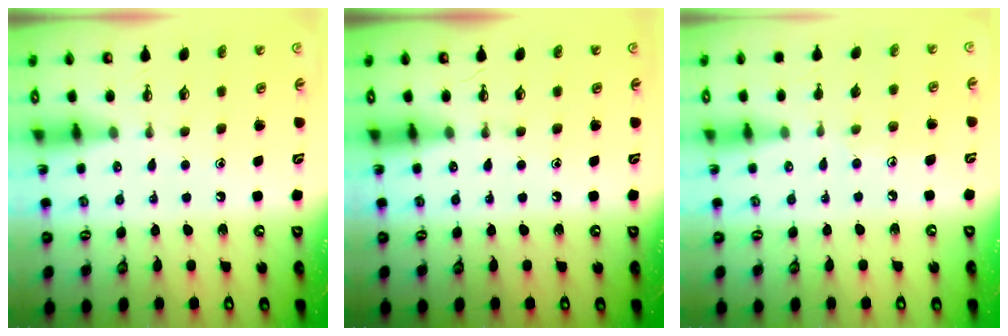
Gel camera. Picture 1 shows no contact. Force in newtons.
{"total": 0.0}
{"total": 6.0, "press": 6.0, "slide": 0.6}